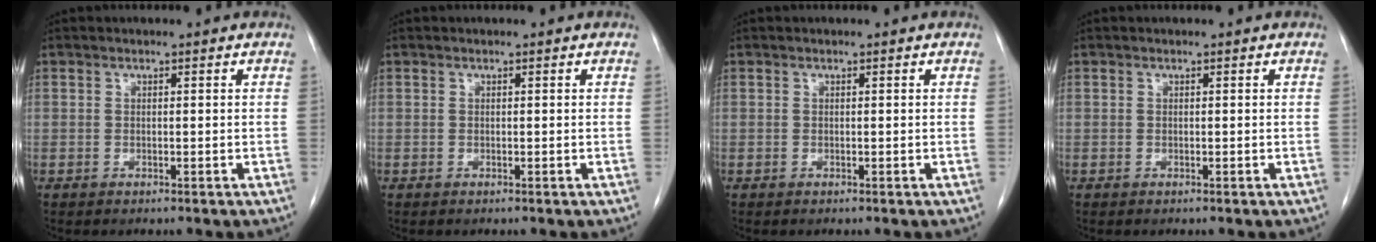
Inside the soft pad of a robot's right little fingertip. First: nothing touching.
{"total": 0.0}
{"total": 0.0}
{"total": 0.0}